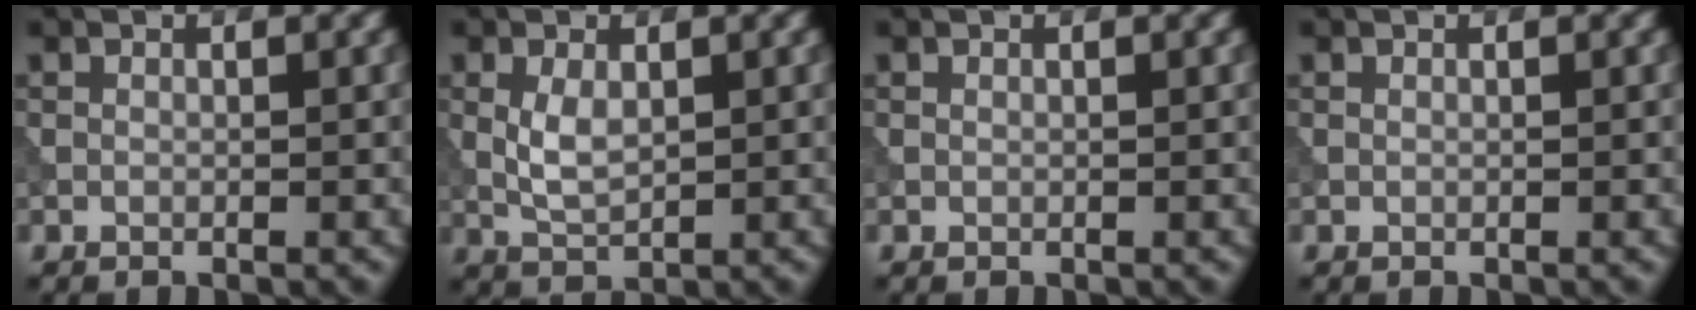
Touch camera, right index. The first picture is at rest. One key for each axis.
{"total": 2.7, "fx": 0.4, "fy": 1.5, "fz": 2.3, "tx": -0.054, "ty": 0.000, "tz": 0.011}
{"total": 0.0}
{"total": 0.0}